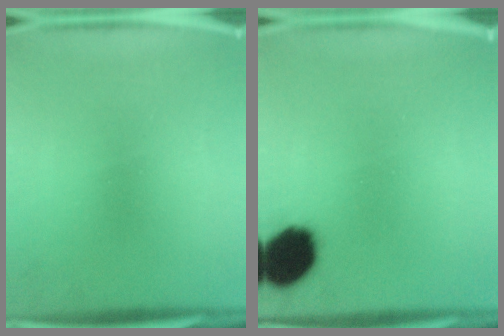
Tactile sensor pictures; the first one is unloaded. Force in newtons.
{"total": 12.7}